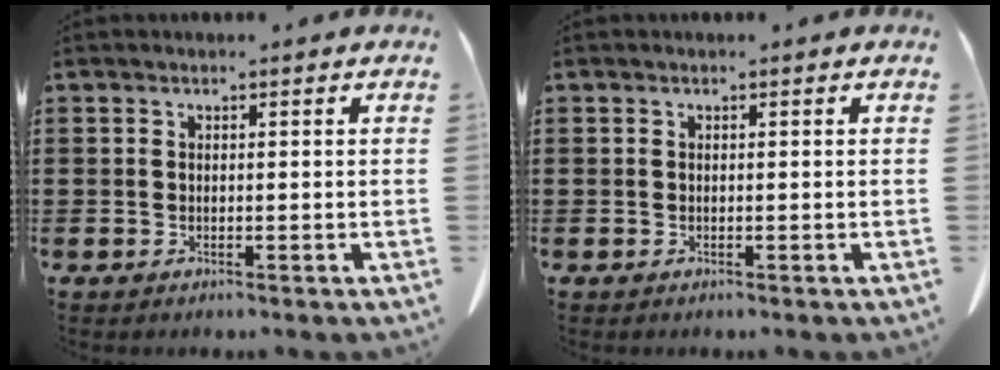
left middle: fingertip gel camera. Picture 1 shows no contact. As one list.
[{"total": 0.0}]